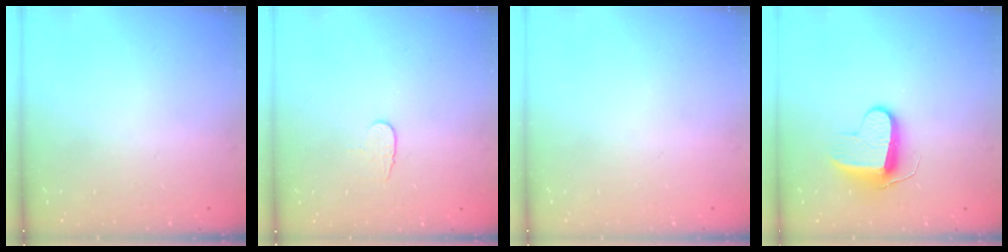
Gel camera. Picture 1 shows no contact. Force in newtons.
{"total": 4.3, "press": 4.2, "slide": 0.4}
{"total": 0.0}
{"total": 9.1, "press": 9.1, "slide": 0.3}